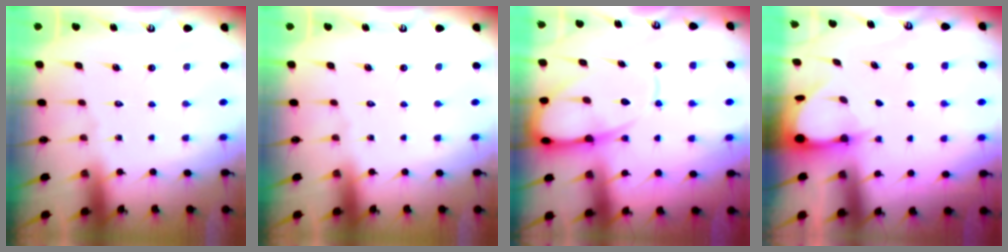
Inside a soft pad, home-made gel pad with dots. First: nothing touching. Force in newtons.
{"total": 0.0}
{"total": 12.7, "press": 12.6, "slide": 1.3}
{"total": 3.5, "press": 3.5, "slide": 0.4}